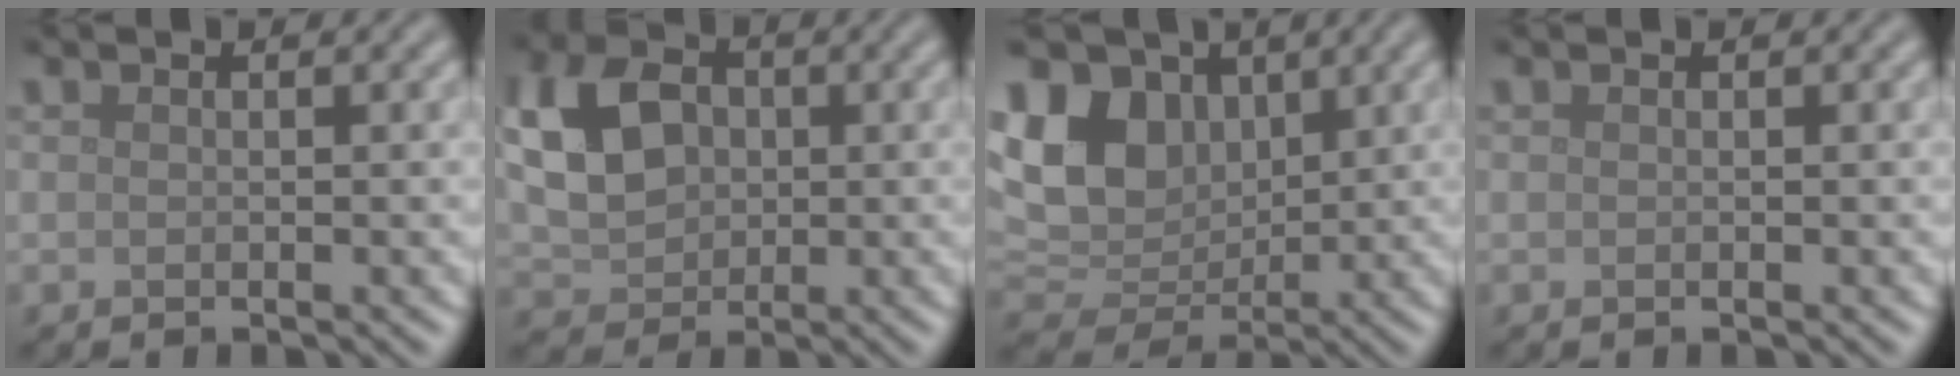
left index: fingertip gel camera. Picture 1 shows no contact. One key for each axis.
{"total": 7.0, "fx": 1.3, "fy": 5.2, "fz": 4.5, "tx": -0.104, "ty": 0.011, "tz": 0.018}
{"total": 11.0, "fx": 3.9, "fy": 8.0, "fz": 6.5, "tx": -0.146, "ty": 0.029, "tz": 0.057}
{"total": 0.0}